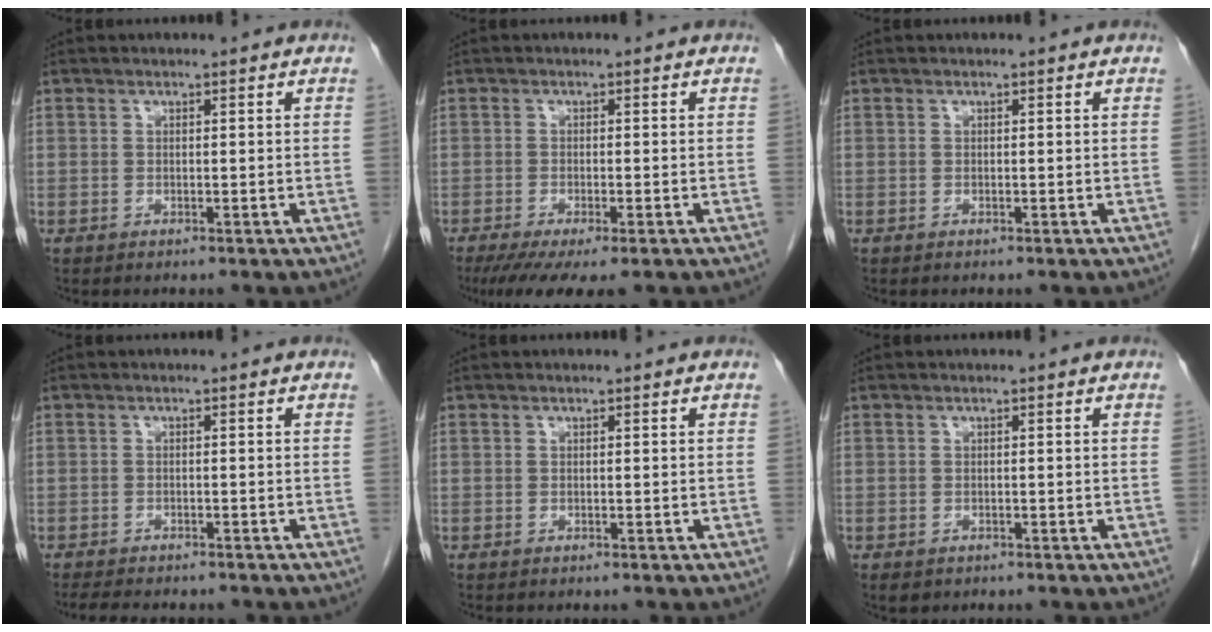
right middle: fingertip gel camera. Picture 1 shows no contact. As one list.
[{"total": 8.1, "force": [-5.9, 1.4, 5.4], "torque": [-0.076, -0.019, -0.091]}, {"total": 0.0}, {"total": 6.8, "force": [-5.9, 1.8, 3.0], "torque": [-0.046, -0.008, -0.081]}, {"total": 0.0}, {"total": 1.5, "force": [-1.0, 1.1, 0.5], "torque": [-0.011, 0.000, -0.007]}]